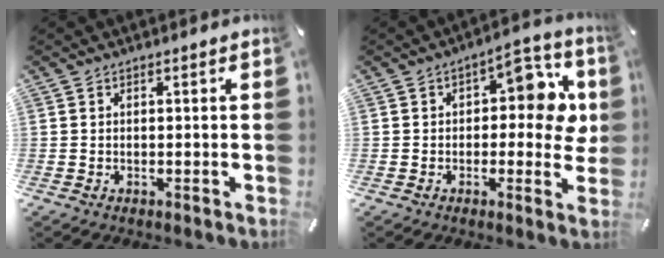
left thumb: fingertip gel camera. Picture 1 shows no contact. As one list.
[{"total": 11.0, "force": [2.3, 5.7, 9.1], "torque": [-0.114, -0.011, 0.033]}]